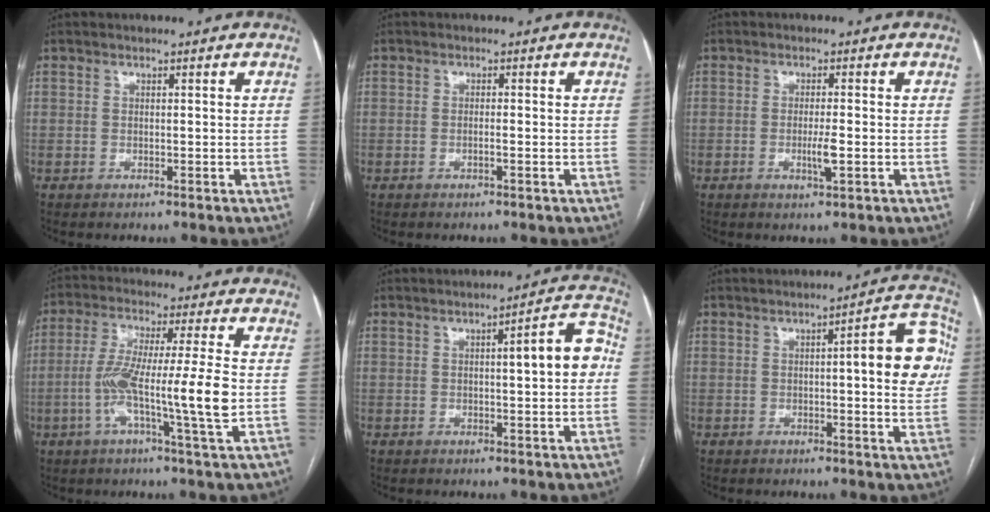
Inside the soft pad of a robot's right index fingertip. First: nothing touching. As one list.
[{"total": 0.8, "force": [-0.3, -0.1, 0.7], "torque": [-0.015, 0.001, -0.005]}, {"total": 2.9, "force": [-0.8, 0.1, 2.8], "torque": [-0.054, -0.005, -0.012]}, {"total": 12.6, "force": [-2.2, -0.6, 12.4], "torque": [-0.234, 0.000, -0.049]}, {"total": 7.3, "force": [0.6, 1.2, 7.2], "torque": [-0.092, 0.023, 0.004]}, {"total": 10.0, "force": [1.0, 1.9, 9.7], "torque": [-0.111, 0.021, 0.005]}]